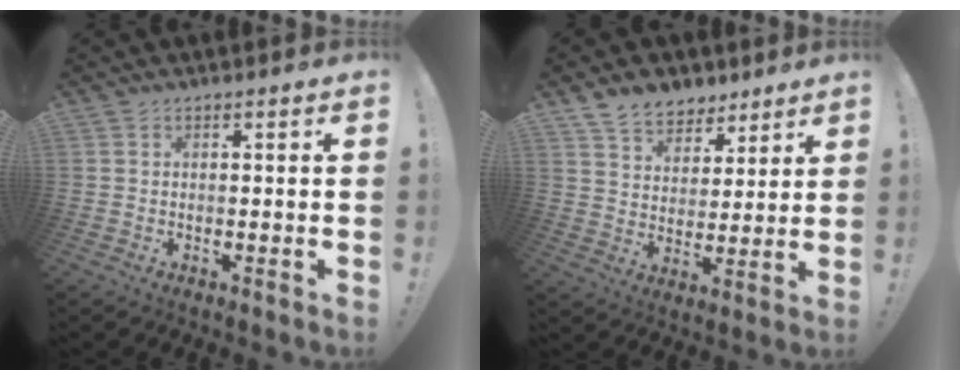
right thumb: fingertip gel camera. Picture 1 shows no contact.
{"total": 9.9, "force": [7.4, 6.1, 2.5], "torque": [-0.041, -0.054, 0.146]}